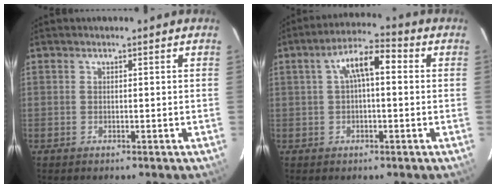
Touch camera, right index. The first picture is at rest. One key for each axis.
{"total": 7.2, "fx": 1.1, "fy": 2.7, "fz": 6.6, "tx": -0.120, "ty": 0.026, "tz": 0.018}